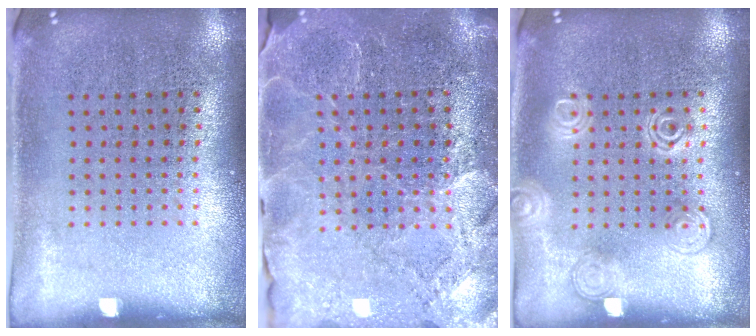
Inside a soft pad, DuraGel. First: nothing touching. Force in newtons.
{"total": 3.4, "press": 3.2, "slide": 1.0}
{"total": 2.3, "press": 2.2, "slide": 0.3}